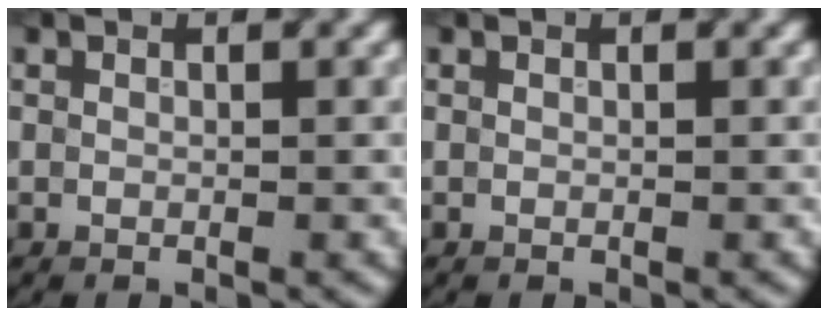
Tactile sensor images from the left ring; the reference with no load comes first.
{"total": 0.0}